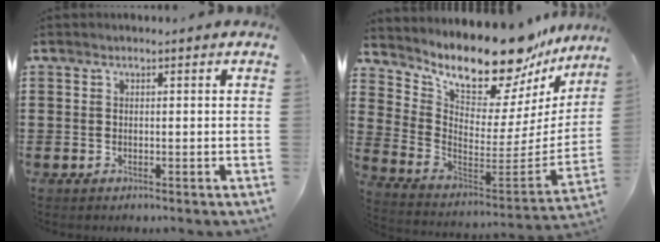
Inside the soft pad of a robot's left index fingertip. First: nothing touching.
{"total": 13.4, "force": [11.9, 3.1, 5.3], "torque": [-0.106, -0.105, 0.198]}